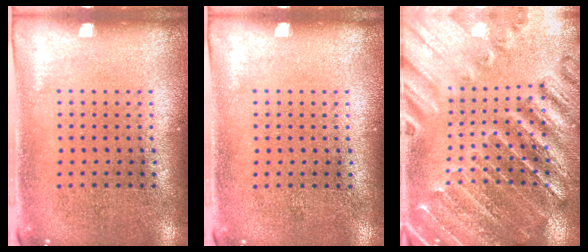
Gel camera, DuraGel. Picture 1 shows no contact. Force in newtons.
{"total": 0.0}
{"total": 2.8, "press": 2.8, "slide": 0.3}